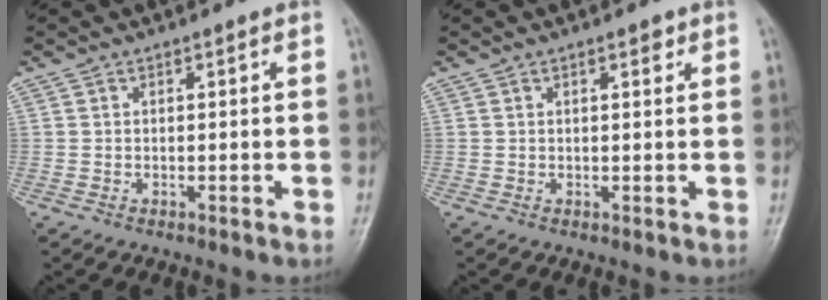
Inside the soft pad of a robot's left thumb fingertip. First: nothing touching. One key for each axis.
{"total": 1.5, "fx": 0.9, "fy": 0.5, "fz": 1.1, "tx": -0.012, "ty": -0.002, "tz": 0.011}